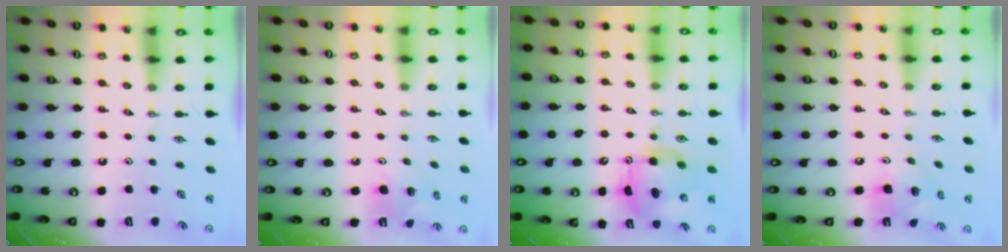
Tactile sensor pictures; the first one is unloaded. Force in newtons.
{"total": 7.2, "press": 7.0, "slide": 1.9}
{"total": 8.0, "press": 7.9, "slide": 1.4}
{"total": 11.9, "press": 11.6, "slide": 2.6}